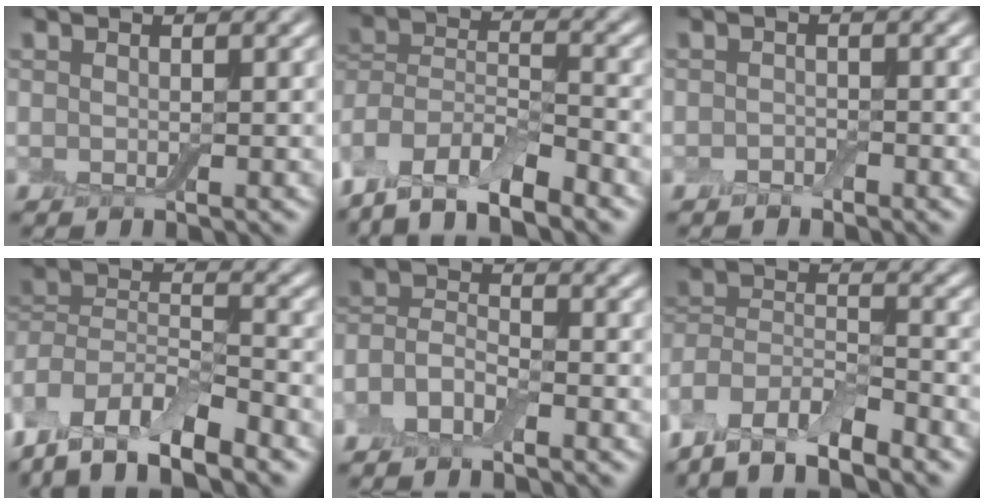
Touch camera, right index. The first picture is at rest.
{"total": 8.8, "force": [-6.7, 3.0, 4.9], "torque": [-0.085, 0.004, -0.126]}
{"total": 1.0, "force": [-0.8, 0.6, 0.3], "torque": [-0.006, 0.003, -0.016]}
{"total": 10.0, "force": [-7.1, 3.7, 6.1], "torque": [-0.108, 0.007, -0.131]}
{"total": 3.7, "force": [-2.3, 1.8, 2.2], "torque": [-0.047, 0.004, -0.056]}
{"total": 7.6, "force": [-6.1, 2.4, 3.8], "torque": [-0.070, 0.001, -0.119]}